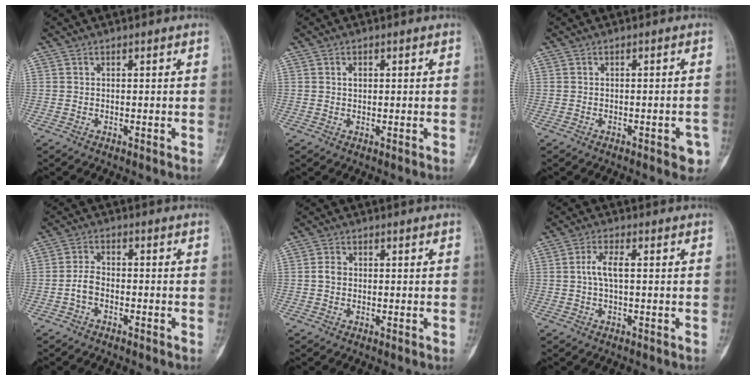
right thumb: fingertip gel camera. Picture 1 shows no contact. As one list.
[{"total": 1.2, "force": [0.3, 0.9, 0.8], "torque": [-0.008, 0.001, 0.005]}, {"total": 3.3, "force": [-1.6, 1.3, 2.6], "torque": [-0.020, 0.010, -0.015]}, {"total": 3.3, "force": [-1.5, 2.0, 2.2], "torque": [-0.042, 0.019, -0.034]}, {"total": 1.8, "force": [-0.1, 1.5, 1.1], "torque": [-0.018, 0.004, -0.005]}, {"total": 3.9, "force": [0.2, 1.4, 3.6], "torque": [-0.083, 0.009, 0.001]}]